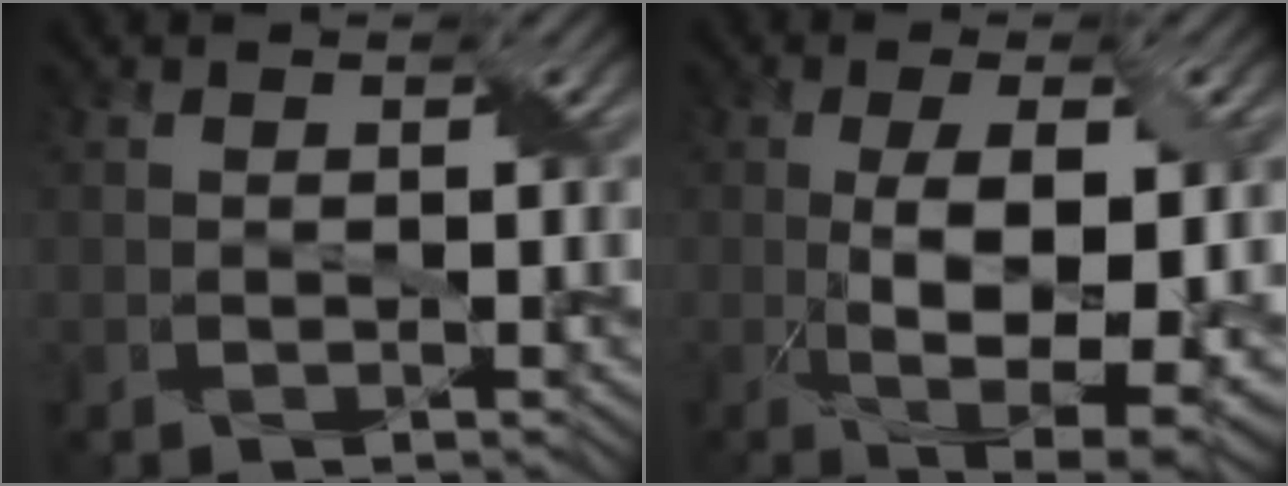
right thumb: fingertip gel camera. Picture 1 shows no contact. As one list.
[{"total": 12.2, "force": [-1.9, 4.4, 11.2], "torque": [-0.182, -0.008, -0.018]}]